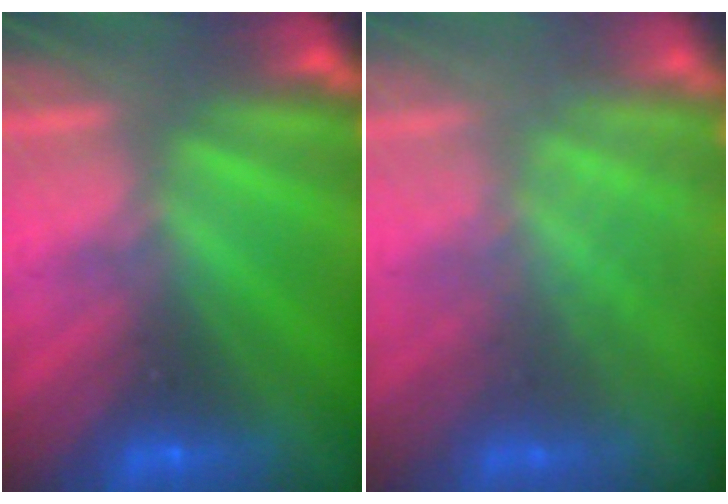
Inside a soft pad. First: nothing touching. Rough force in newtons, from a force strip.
{"total": 3.0}